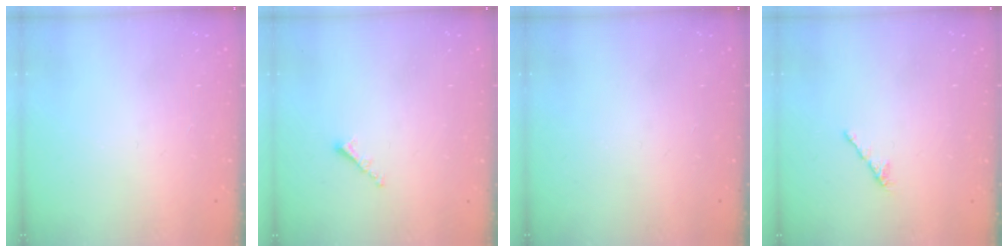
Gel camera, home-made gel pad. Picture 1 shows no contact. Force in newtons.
{"total": 1.0, "press": 0.9, "slide": 0.4}
{"total": 0.0}
{"total": 2.1, "press": 2.0, "slide": 0.7}